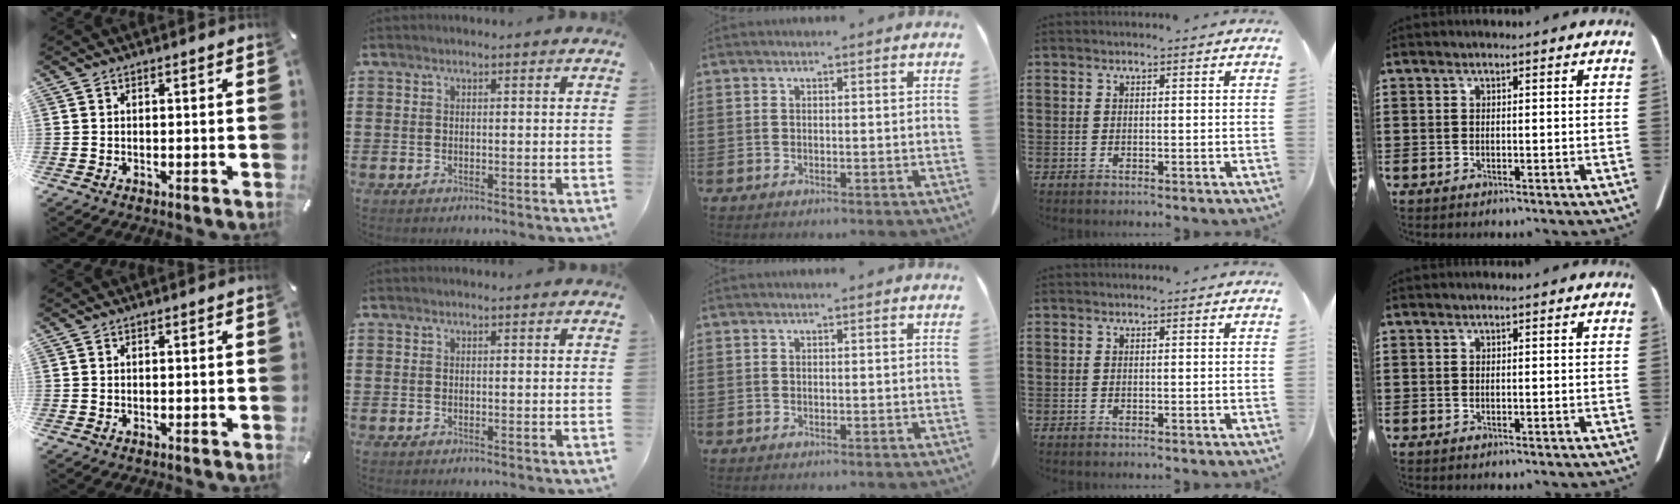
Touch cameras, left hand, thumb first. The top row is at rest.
{}